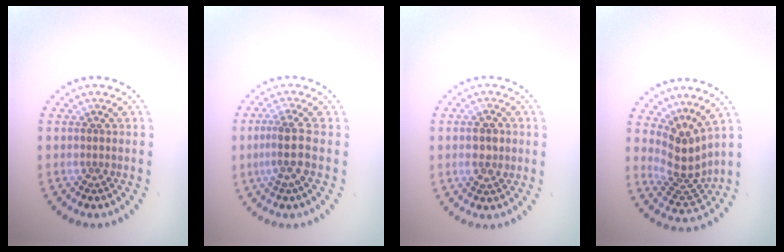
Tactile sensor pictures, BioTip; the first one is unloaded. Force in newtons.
{"total": 2.7, "press": 2.1, "slide": 1.7}
{"total": 2.3, "press": 2.3, "slide": 0.2}
{"total": 3.8, "press": 2.7, "slide": 2.7}